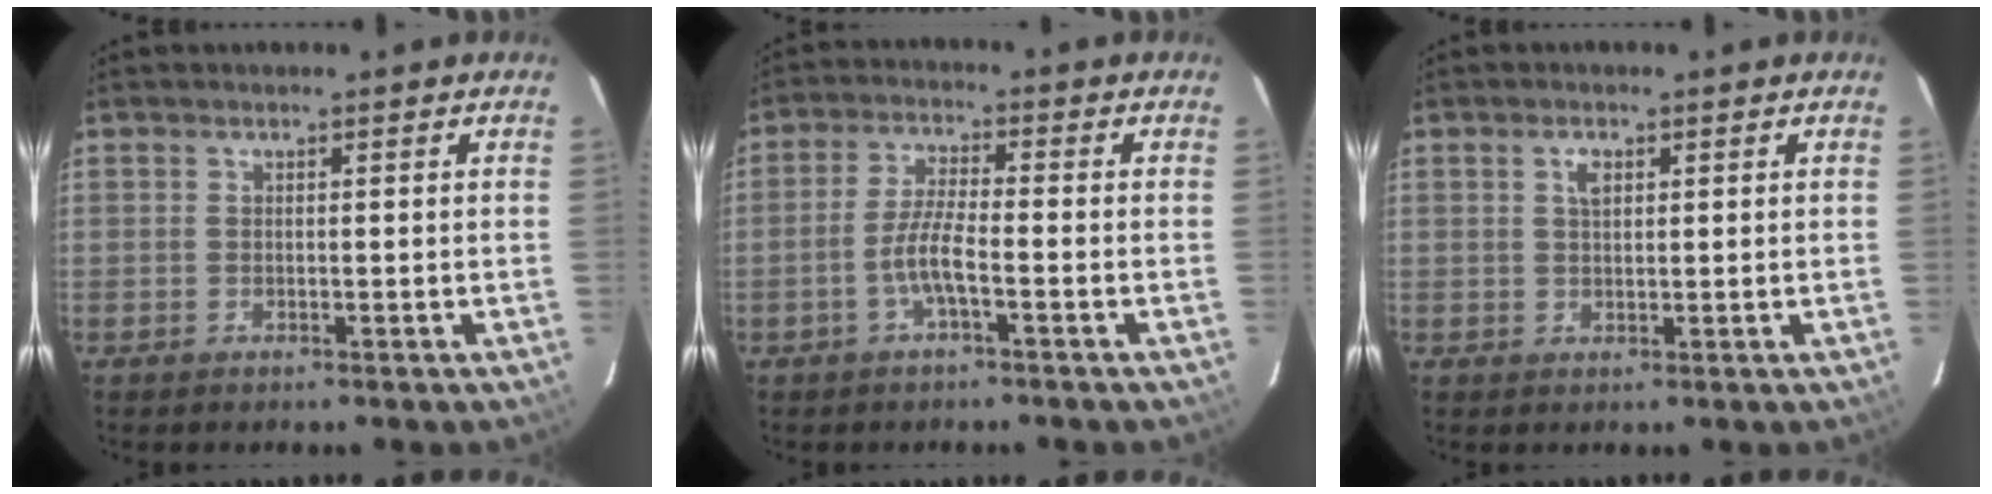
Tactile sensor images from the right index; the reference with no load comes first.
{"total": 5.1, "force": [-2.2, 0.5, 4.6], "torque": [-0.096, 0.007, -0.042]}
{"total": 2.1, "force": [0.9, 1.2, 1.5], "torque": [-0.028, 0.006, 0.015]}